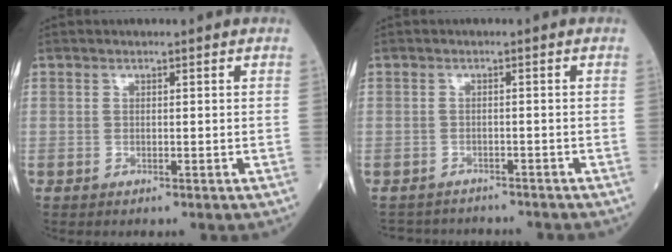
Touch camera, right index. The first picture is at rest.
{"total": 5.1, "force": [-4.8, 1.7, -0.1], "torque": [0.010, 0.004, -0.066]}